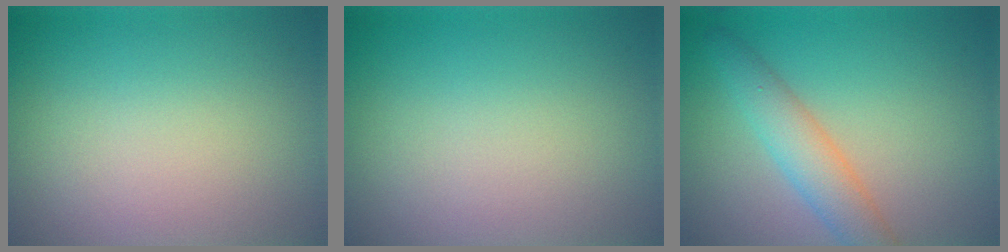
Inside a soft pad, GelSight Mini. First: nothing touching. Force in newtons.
{"total": 0.0}
{"total": 3.7, "press": 3.7, "slide": 0.1}